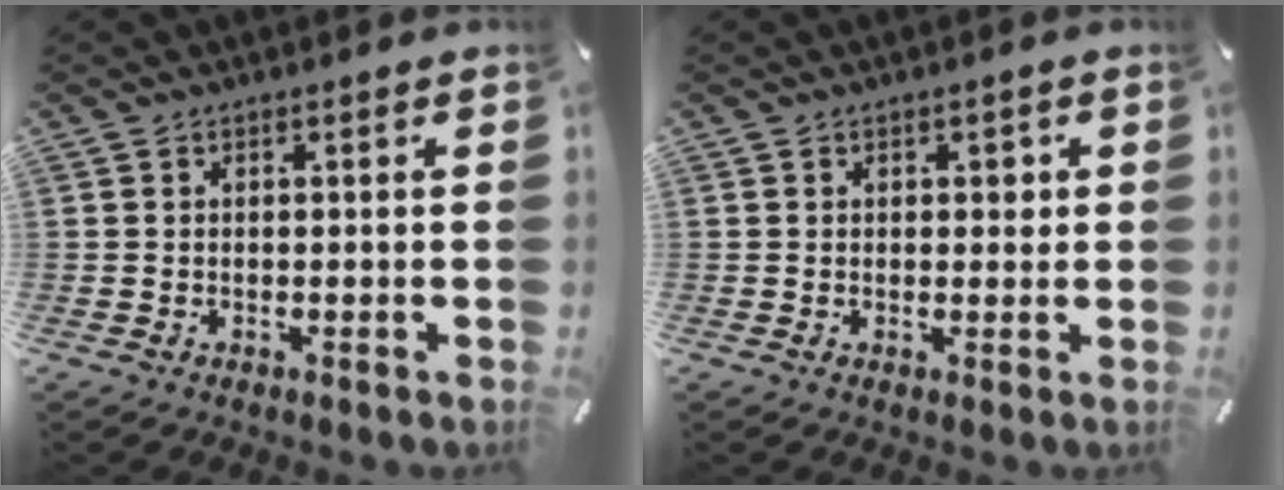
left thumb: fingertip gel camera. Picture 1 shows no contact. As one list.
[{"total": 1.8, "force": [0.5, 1.4, 1.1], "torque": [0.002, -0.003, 0.001]}]